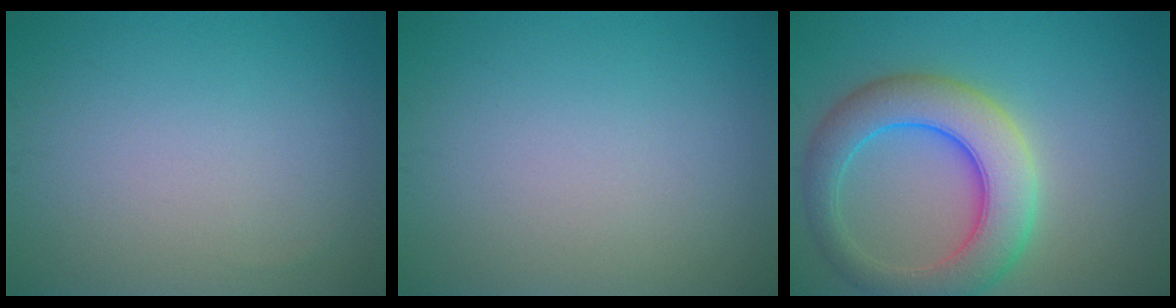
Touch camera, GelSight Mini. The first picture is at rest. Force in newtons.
{"total": 0.0}
{"total": 7.8, "press": 7.7, "slide": 0.4}